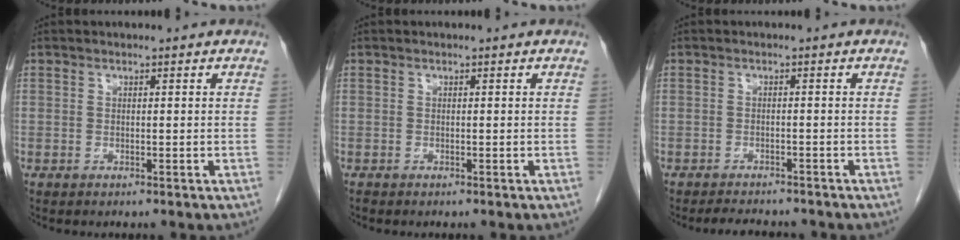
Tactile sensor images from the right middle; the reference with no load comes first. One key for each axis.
{"total": 0.0}
{"total": 5.1, "fx": -4.7, "fy": 1.1, "fz": 1.6, "tx": -0.025, "ty": -0.009, "tz": -0.066}